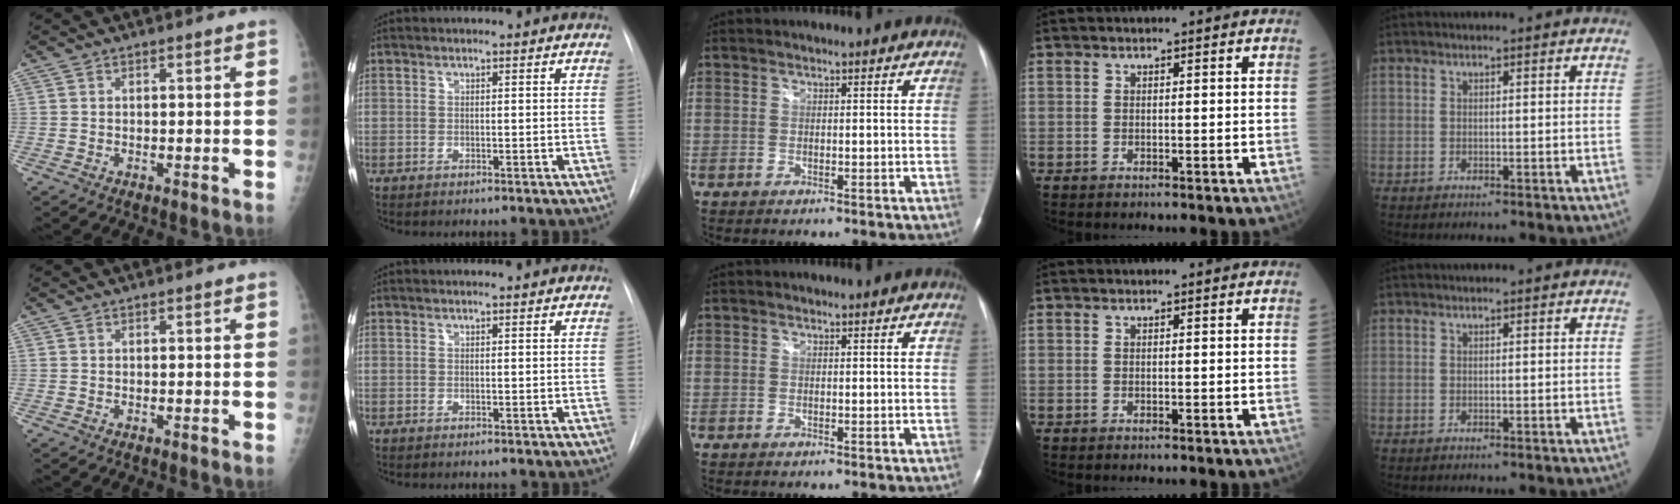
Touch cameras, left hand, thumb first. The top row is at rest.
{}